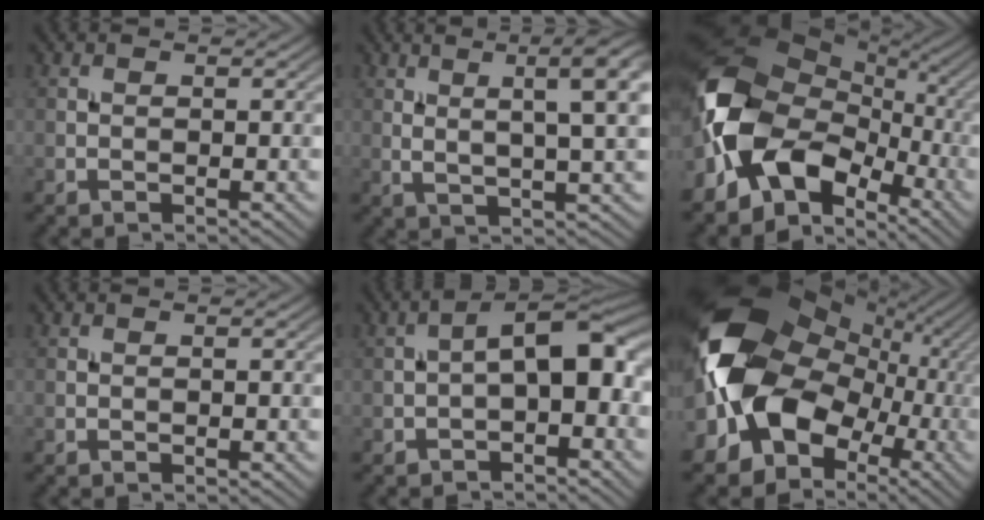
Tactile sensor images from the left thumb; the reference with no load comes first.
{"total": 9.3, "force": [3.7, 1.7, 8.4], "torque": [-0.116, 0.025, 0.058]}
{"total": 16.4, "force": [-4.0, 11.0, 11.4], "torque": [-0.244, -0.009, -0.087]}
{"total": 0.0}
{"total": 6.5, "force": [-0.9, 2.7, 5.8], "torque": [-0.083, 0.019, -0.023]}
{"total": 18.6, "force": [-0.6, 14.2, 12.0], "torque": [-0.252, -0.012, -0.007]}